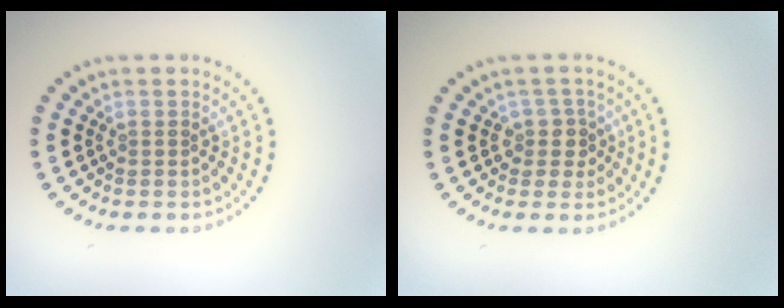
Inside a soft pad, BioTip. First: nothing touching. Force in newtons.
{"total": 2.1, "press": 1.7, "slide": 1.2}